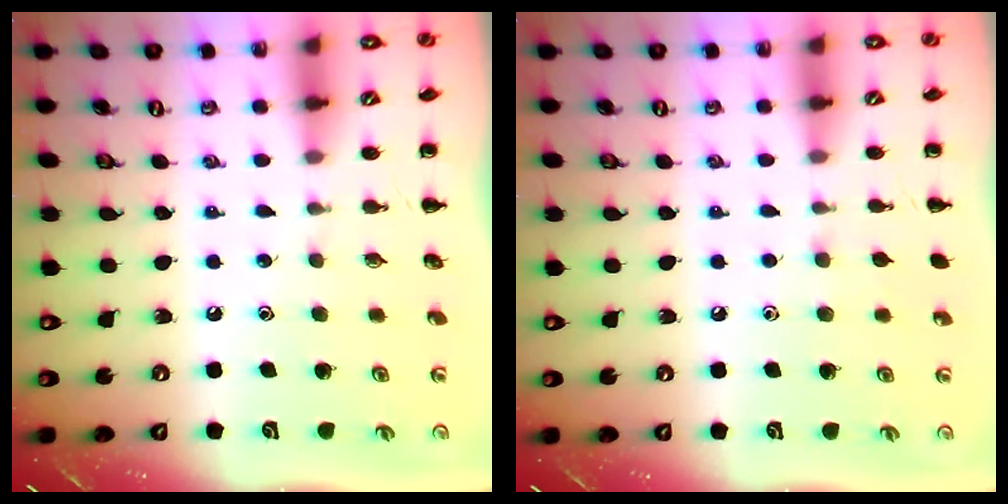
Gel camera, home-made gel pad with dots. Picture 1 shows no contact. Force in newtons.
{"total": 3.7, "press": 3.5, "slide": 1.2}